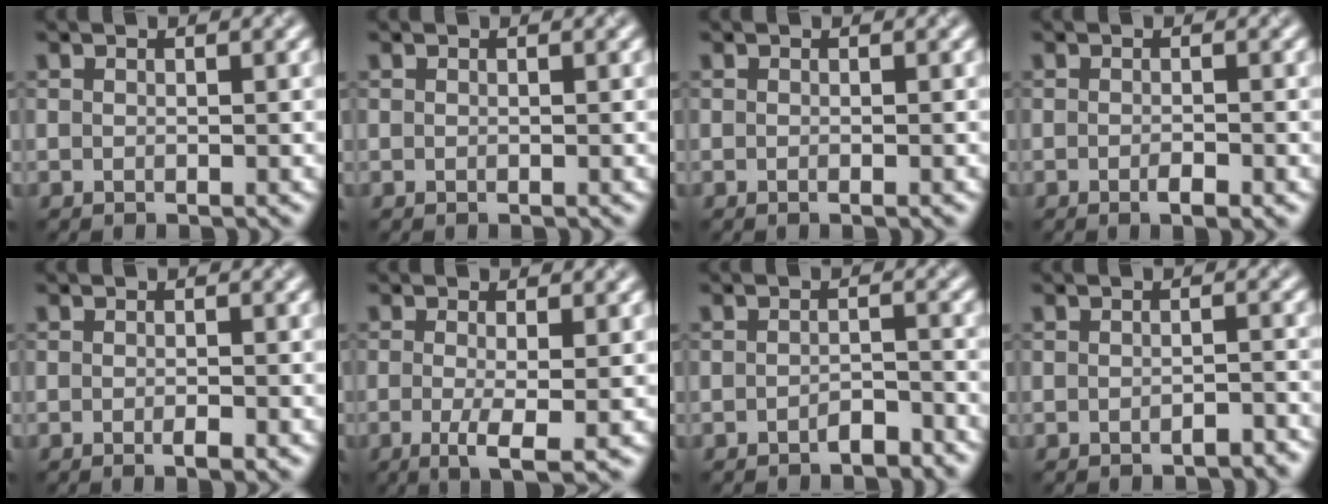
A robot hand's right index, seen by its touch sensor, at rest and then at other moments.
{"total": 0.0}
{"total": 0.6, "force": [-0.2, 0.1, 0.5], "torque": [-0.004, -0.002, -0.004]}
{"total": 1.6, "force": [-0.8, 0.3, 1.4], "torque": [-0.020, -0.003, -0.012]}
{"total": 1.3, "force": [-0.5, 0.2, 1.1], "torque": [-0.016, -0.004, -0.009]}
{"total": 3.7, "force": [-0.8, 0.7, 3.5], "torque": [-0.065, -0.013, -0.014]}
{"total": 1.5, "force": [-1.2, 0.5, 0.8], "torque": [-0.011, 0.004, -0.022]}
{"total": 1.3, "force": [-1.0, 0.3, 0.7], "torque": [-0.010, 0.003, -0.015]}